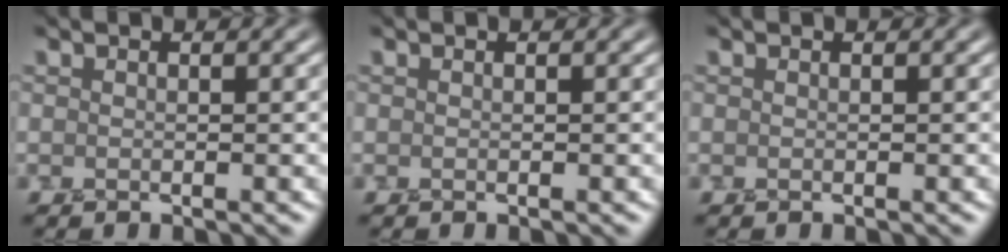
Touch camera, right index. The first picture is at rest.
{"total": 0.0}
{"total": 0.0}